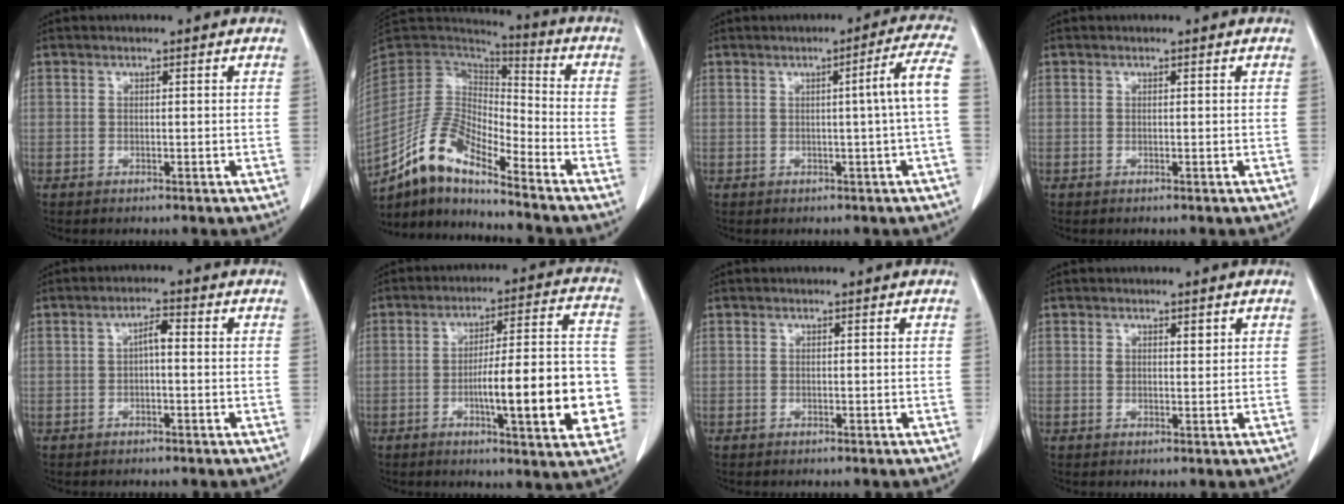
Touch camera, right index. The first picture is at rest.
{"total": 13.3, "force": [-10.8, 2.7, 7.2], "torque": [-0.141, 0.020, -0.202]}
{"total": 5.8, "force": [0.0, -1.4, 5.6], "torque": [-0.070, 0.007, 0.001]}
{"total": 0.0}
{"total": 2.4, "force": [-0.1, 0.7, 2.3], "torque": [-0.039, 0.008, -0.002]}
{"total": 17.1, "force": [-4.0, 2.8, 16.4], "torque": [-0.204, 0.023, -0.049]}
{"total": 0.0}
{"total": 1.7, "force": [0.9, 0.8, 1.1], "torque": [-0.017, 0.000, 0.017]}